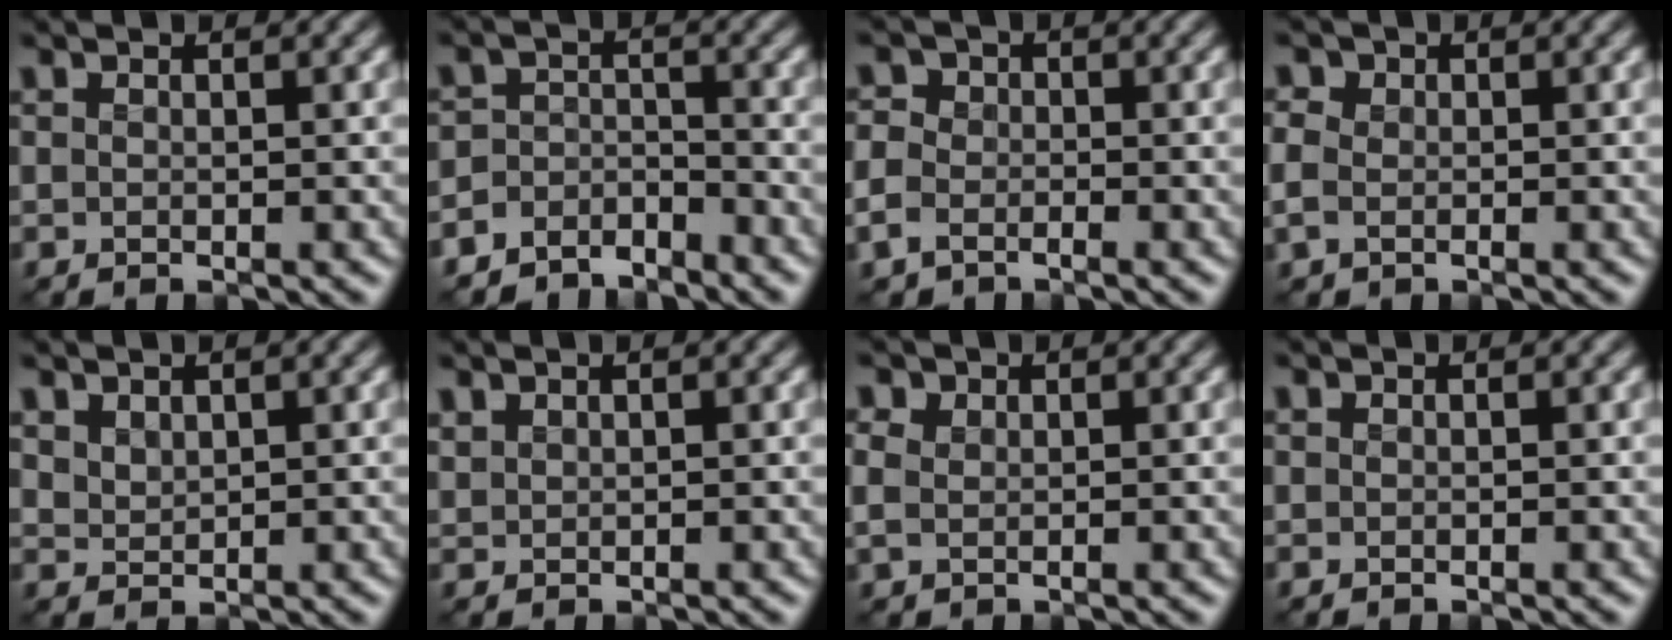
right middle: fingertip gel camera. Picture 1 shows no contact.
{"total": 4.9, "force": [-4.5, 1.9, 0.3], "torque": [0.008, -0.004, -0.081]}
{"total": 3.0, "force": [-1.7, 2.2, 1.3], "torque": [-0.030, -0.003, -0.046]}
{"total": 2.3, "force": [-0.5, 2.0, 1.2], "torque": [-0.029, -0.001, -0.018]}
{"total": 1.6, "force": [0.9, 1.0, 0.8], "torque": [-0.021, -0.005, 0.020]}
{"total": 0.7, "force": [0.6, 0.4, 0.1], "torque": [-0.009, 0.000, 0.015]}
{"total": 1.7, "force": [0.4, 1.4, 0.9], "torque": [-0.025, -0.001, 0.006]}
{"total": 0.0}